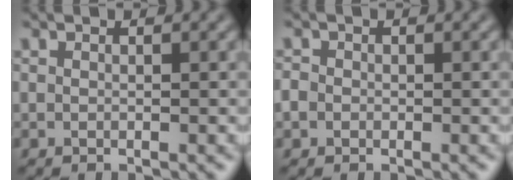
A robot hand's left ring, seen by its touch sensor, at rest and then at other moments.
{"total": 1.4, "force": [-0.5, 1.2, 0.3], "torque": [-0.005, 0.003, -0.008]}